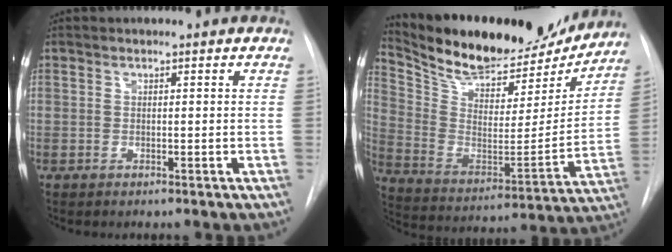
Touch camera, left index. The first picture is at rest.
{"total": 25.5, "force": [22.7, 7.4, 9.0], "torque": [-0.165, -0.018, 0.345]}